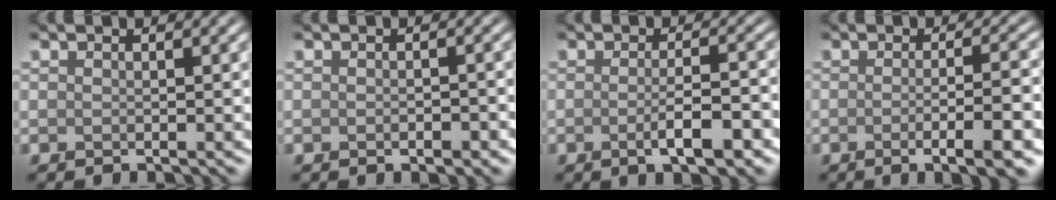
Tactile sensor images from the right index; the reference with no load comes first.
{"total": 1.4, "force": [-0.5, 0.7, 1.1], "torque": [-0.016, 0.000, -0.006]}
{"total": 3.9, "force": [-1.3, 0.9, 3.6], "torque": [-0.062, -0.003, -0.020]}
{"total": 6.0, "force": [-1.7, 1.3, 5.6], "torque": [-0.077, 0.002, -0.028]}